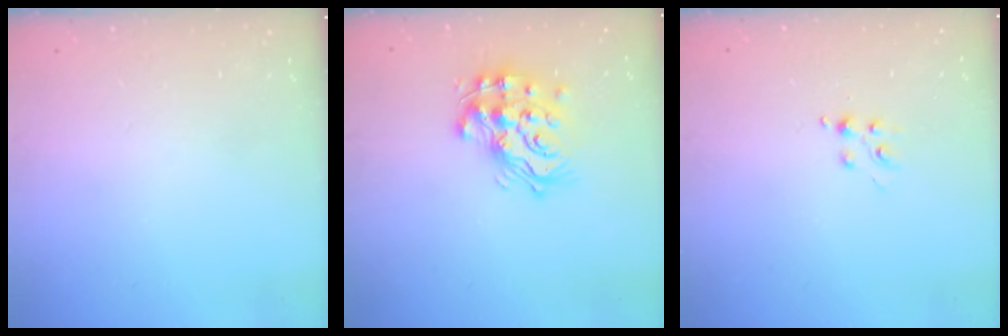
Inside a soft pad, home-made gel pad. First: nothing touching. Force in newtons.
{"total": 17.9, "press": 17.8, "slide": 1.3}
{"total": 4.9, "press": 4.9, "slide": 0.7}